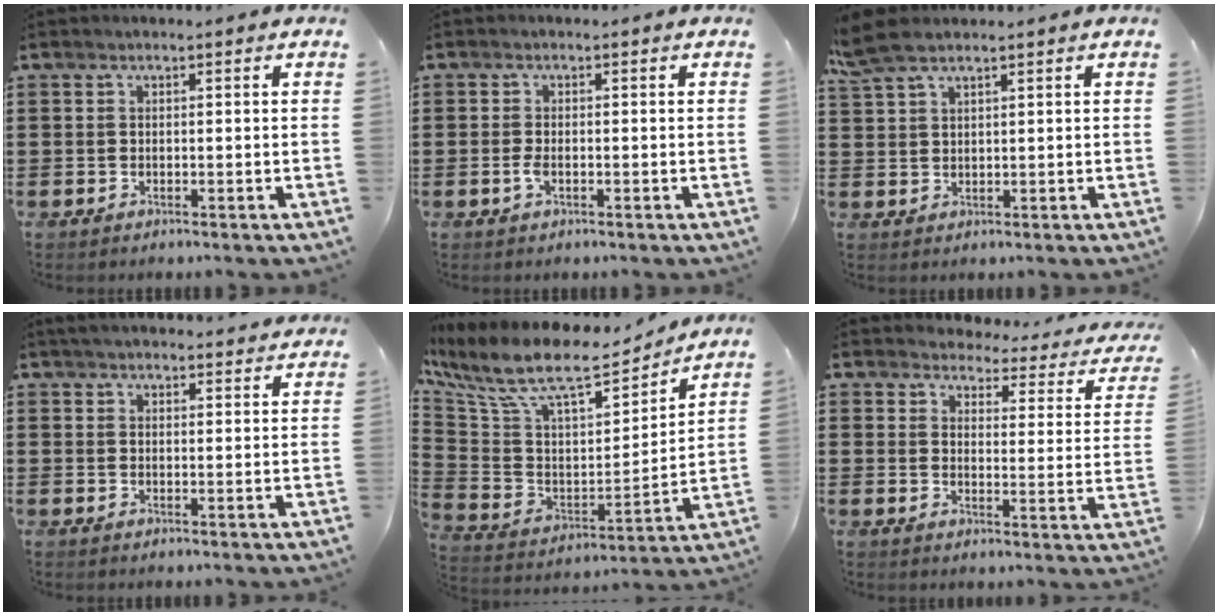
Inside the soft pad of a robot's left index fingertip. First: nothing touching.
{"total": 1.9, "force": [-0.8, 0.7, 1.6], "torque": [-0.044, -0.006, -0.019]}
{"total": 4.3, "force": [3.0, 1.2, 2.9], "torque": [-0.064, 0.006, 0.056]}
{"total": 3.0, "force": [3.0, 0.2, 0.6], "torque": [-0.020, -0.004, 0.056]}
{"total": 13.4, "force": [9.7, 3.9, 8.3], "torque": [-0.192, -0.052, 0.169]}
{"total": 3.3, "force": [3.2, 0.5, 0.5], "torque": [-0.032, -0.025, 0.051]}